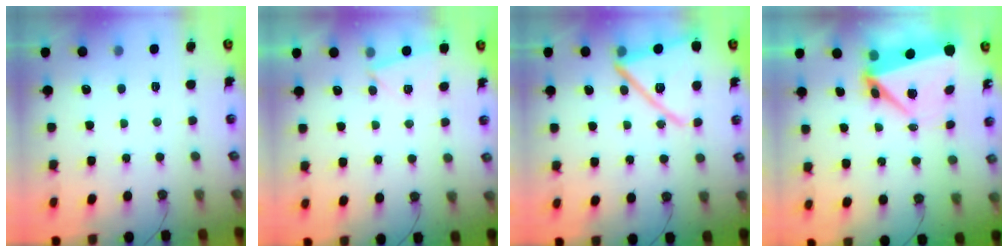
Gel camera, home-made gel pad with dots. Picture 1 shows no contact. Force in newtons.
{"total": 3.1, "press": 2.3, "slide": 2.1}
{"total": 17.1, "press": 17.0, "slide": 1.7}
{"total": 6.7, "press": 6.7, "slide": 1.0}